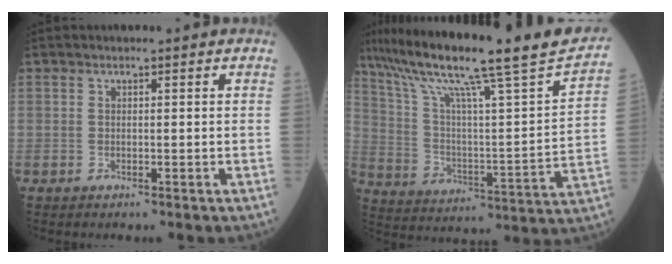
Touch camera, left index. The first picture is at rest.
{"total": 26.8, "force": [22.0, -0.1, 15.3], "torque": [-0.257, -0.035, 0.317]}